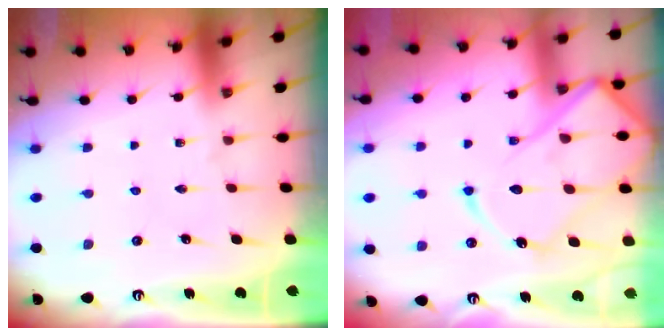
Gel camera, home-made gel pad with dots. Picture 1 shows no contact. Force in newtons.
{"total": 18.8, "press": 18.7, "slide": 1.7}